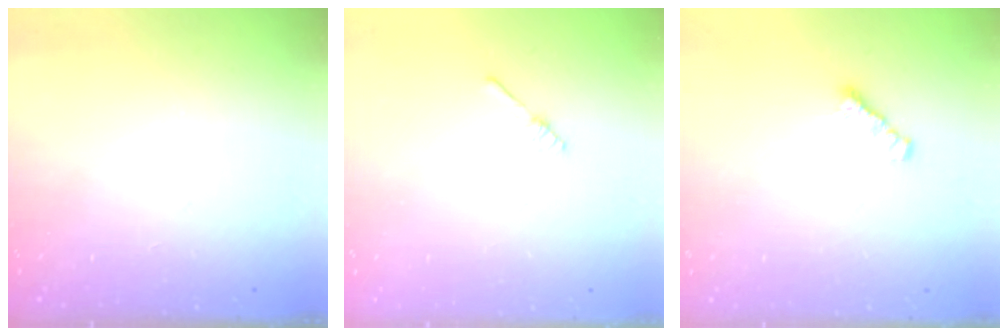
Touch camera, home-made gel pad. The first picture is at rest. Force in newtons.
{"total": 2.0, "press": 2.0, "slide": 0.2}
{"total": 1.8, "press": 1.7, "slide": 0.6}